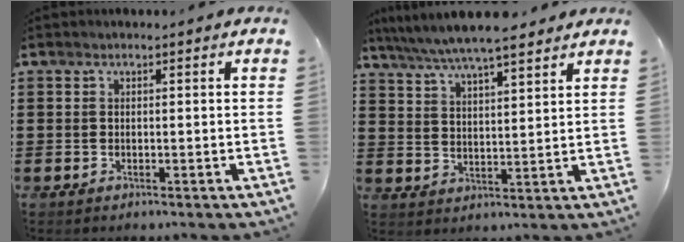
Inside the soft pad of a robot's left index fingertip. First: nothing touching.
{"total": 6.5, "force": [5.7, 0.5, 2.9], "torque": [-0.075, -0.019, 0.100]}